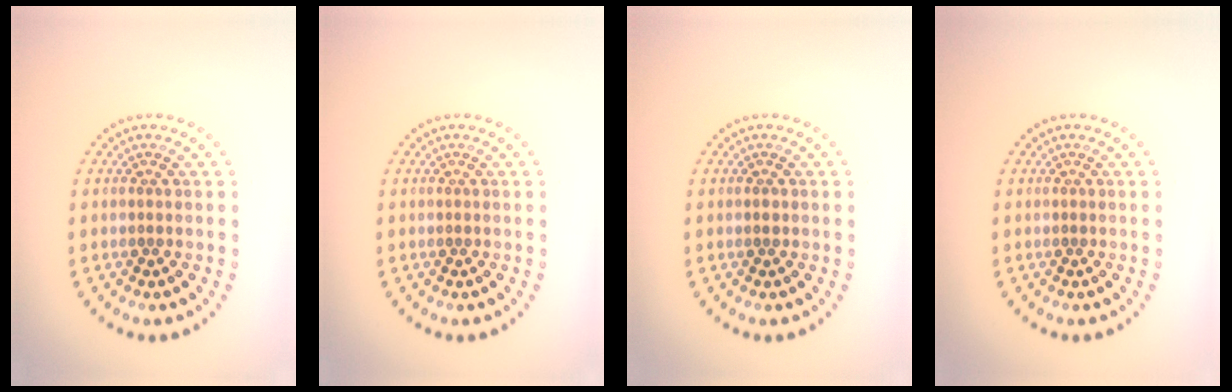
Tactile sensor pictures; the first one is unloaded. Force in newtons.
{"total": 0.0}
{"total": 0.5, "press": 0.5, "slide": 0.2}
{"total": 0.0}